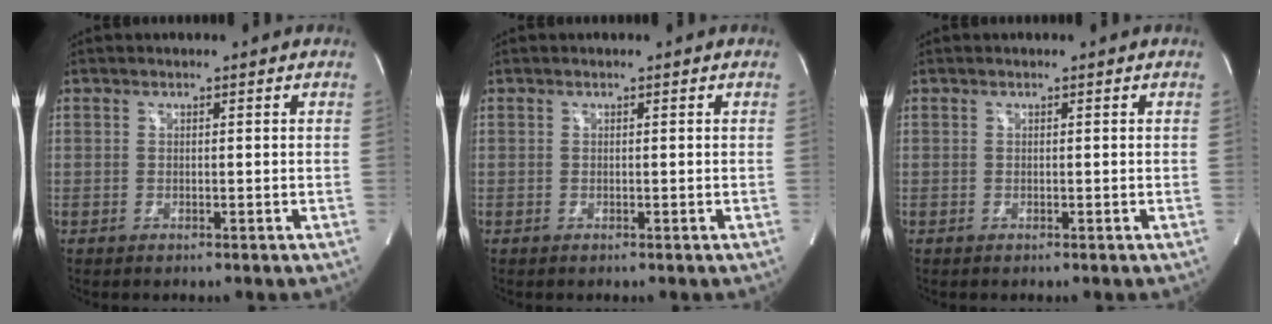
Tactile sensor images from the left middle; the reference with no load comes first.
{"total": 0.0}
{"total": 0.0}